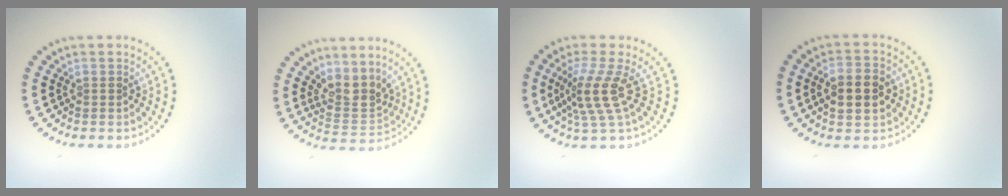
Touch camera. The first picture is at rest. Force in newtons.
{"total": 3.2, "press": 2.5, "slide": 2.1}
{"total": 3.9, "press": 2.9, "slide": 2.7}
{"total": 5.0, "press": 5.0, "slide": 0.3}